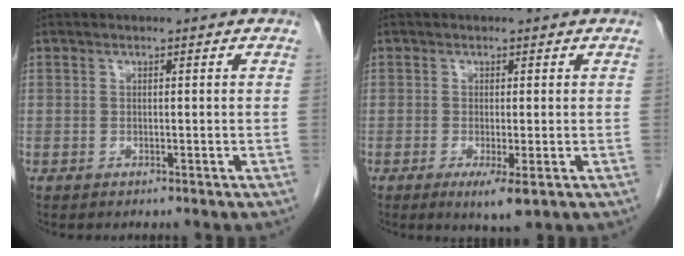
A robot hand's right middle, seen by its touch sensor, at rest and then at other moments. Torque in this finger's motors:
{"motor_torque": [0.67, -0.27, 0.04, 0.03]}